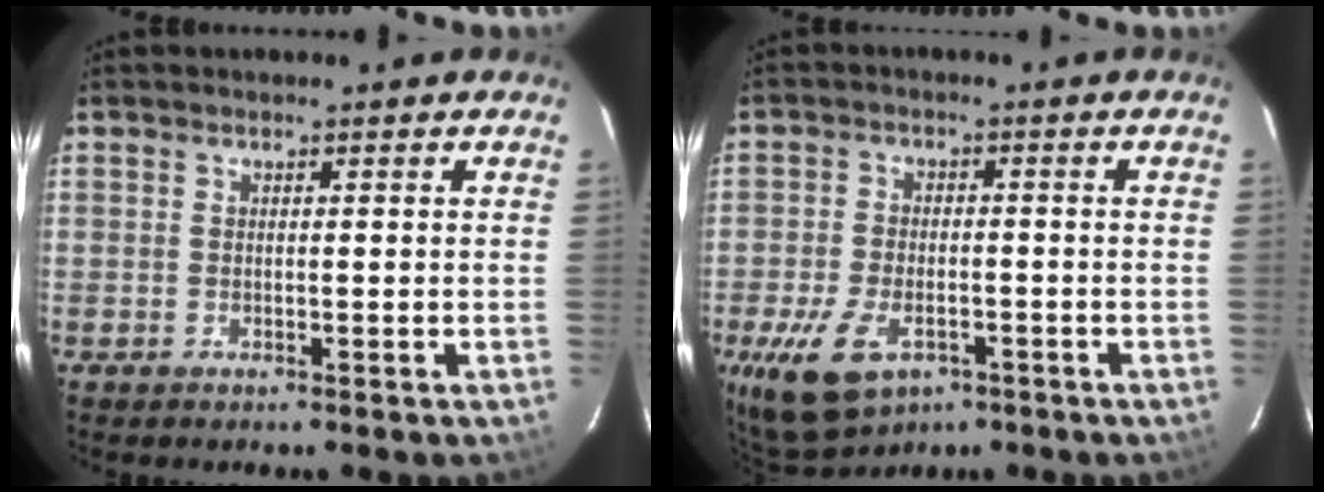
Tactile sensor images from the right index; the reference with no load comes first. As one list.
[{"total": 10.9, "force": [-5.6, 6.0, 7.1], "torque": [-0.158, -0.019, -0.091]}]